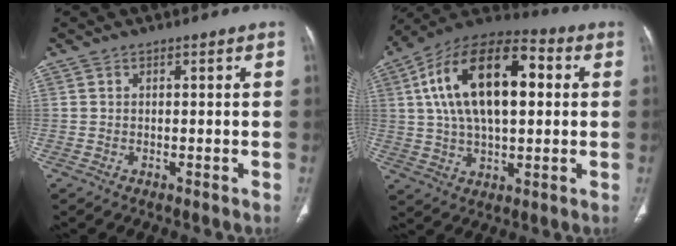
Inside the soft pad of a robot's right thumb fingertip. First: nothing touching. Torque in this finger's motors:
{"motor_torque": [-0.43, 3.70, 1.60, 0.55, 0.44]}